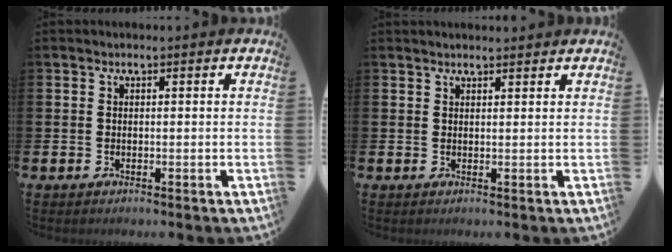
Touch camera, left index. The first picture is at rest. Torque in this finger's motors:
{"motor_torque": [1.00, -1.14, 0.14, 0.07]}